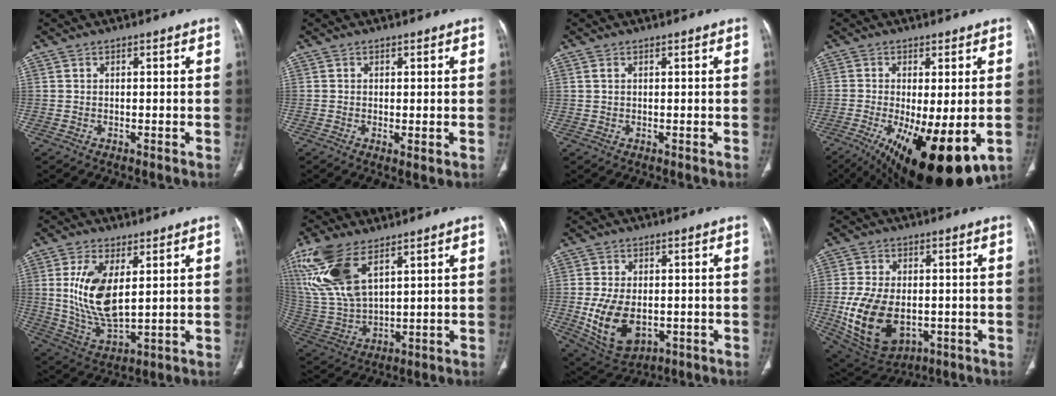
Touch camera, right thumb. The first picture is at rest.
{"total": 1.6, "force": [-0.2, 0.6, 1.5], "torque": [-0.034, -0.008, -0.002]}
{"total": 0.7, "force": [0.3, 0.4, 0.5], "torque": [-0.014, 0.010, 0.009]}
{"total": 18.9, "force": [-6.7, 6.6, 16.4], "torque": [-0.252, -0.032, -0.087]}
{"total": 13.0, "force": [2.9, 6.1, 11.0], "torque": [-0.217, -0.023, 0.069]}
{"total": 16.9, "force": [8.8, 7.9, 12.1], "torque": [-0.266, -0.022, 0.187]}
{"total": 12.4, "force": [-2.1, 7.9, 9.3], "torque": [-0.158, -0.003, -0.016]}
{"total": 16.5, "force": [-3.0, 10.6, 12.3], "torque": [-0.219, -0.004, -0.025]}